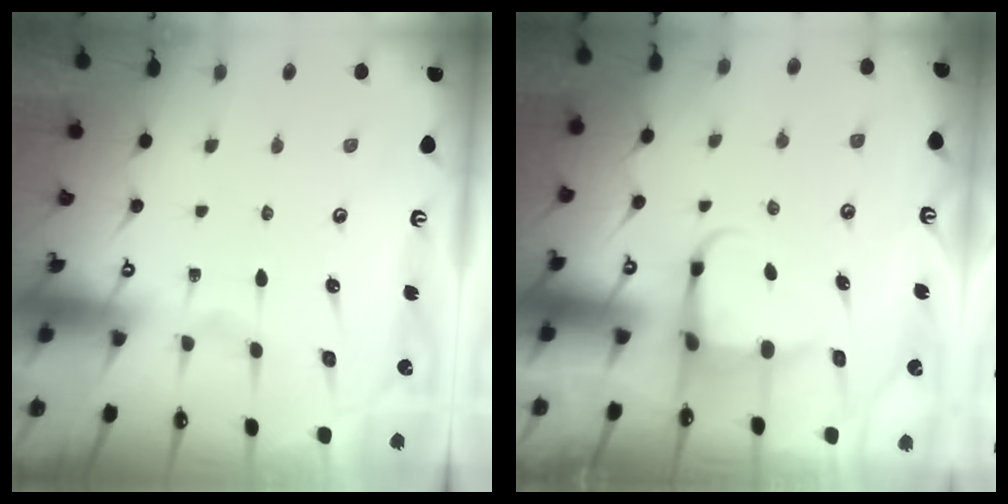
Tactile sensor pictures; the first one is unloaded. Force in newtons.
{"total": 4.0, "press": 4.0, "slide": 0.5}